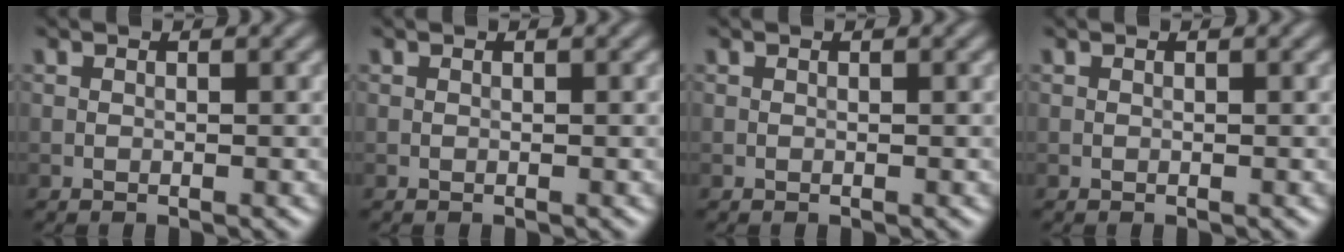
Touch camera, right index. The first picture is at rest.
{"total": 0.0}
{"total": 0.0}
{"total": 0.0}